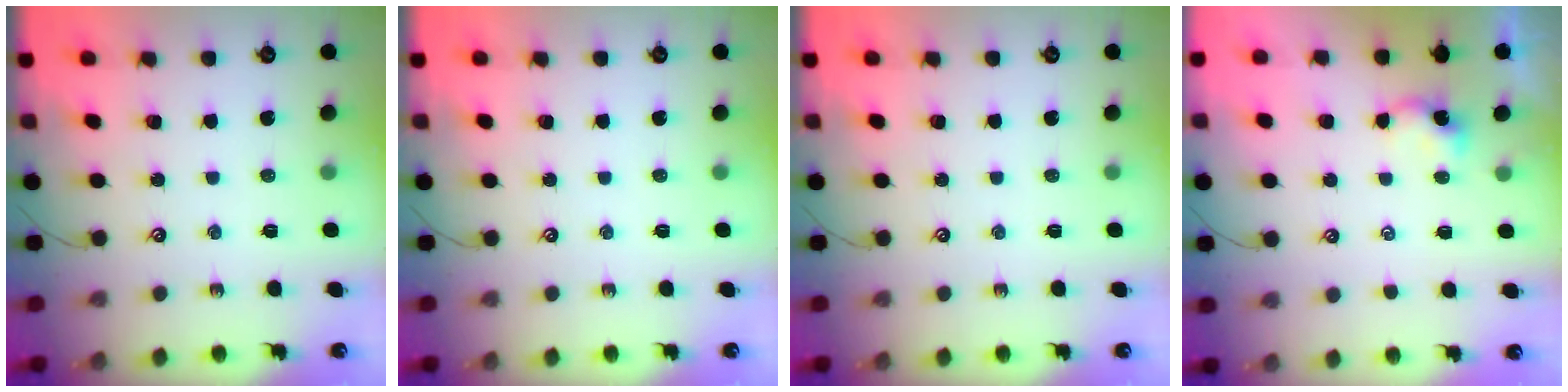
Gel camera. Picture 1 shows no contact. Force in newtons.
{"total": 0.0}
{"total": 0.0}
{"total": 2.8, "press": 2.8, "slide": 0.0}